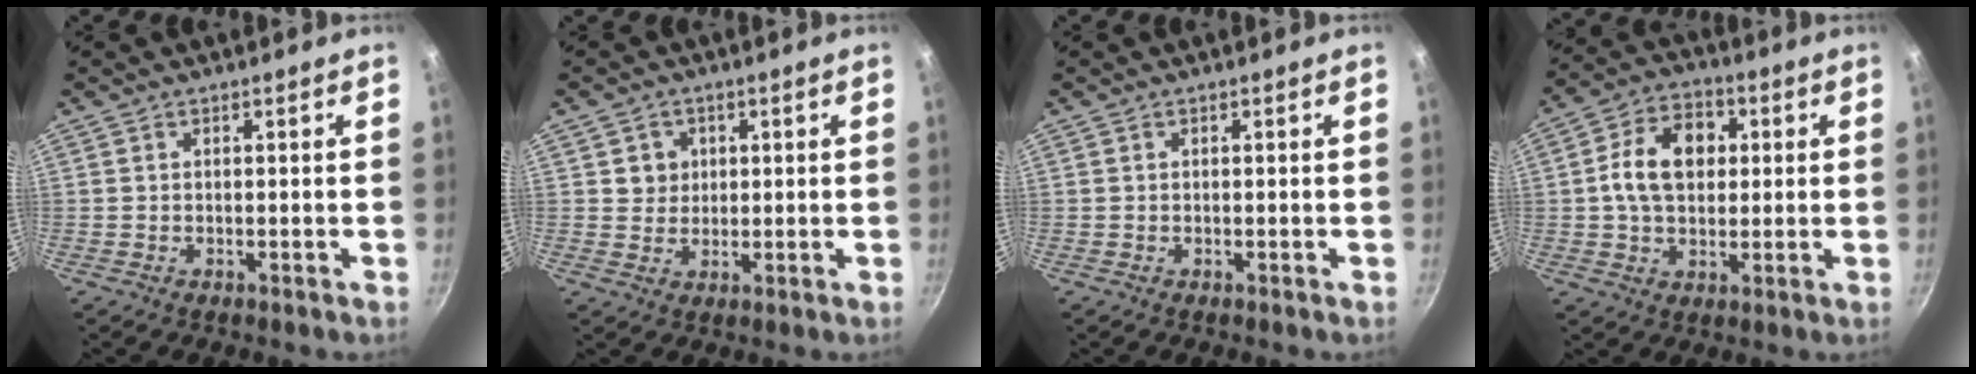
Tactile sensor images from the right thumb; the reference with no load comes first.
{"total": 3.9, "force": [1.1, 3.6, 0.9], "torque": [0.012, 0.003, 0.016]}
{"total": 0.0}
{"total": 12.3, "force": [1.7, 8.7, 8.4], "torque": [-0.116, 0.016, 0.018]}